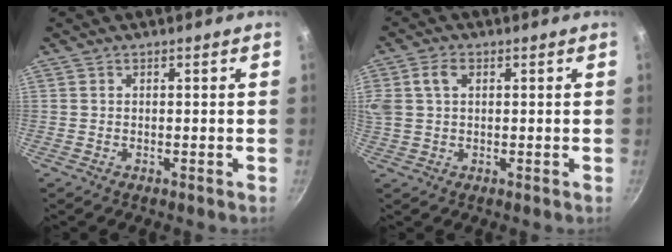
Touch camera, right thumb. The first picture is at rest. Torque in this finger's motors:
{"motor_torque": [0.90, 3.05, 1.47, -0.40, 0.60]}